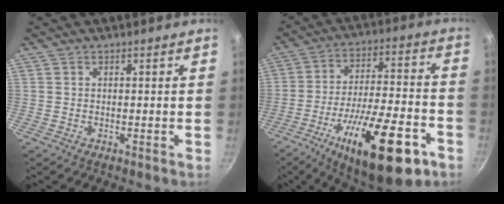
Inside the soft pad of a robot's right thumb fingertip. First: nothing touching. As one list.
[{"total": 24.6, "force": [-12.0, 8.2, 19.9], "torque": [-0.285, 0.042, -0.180]}]